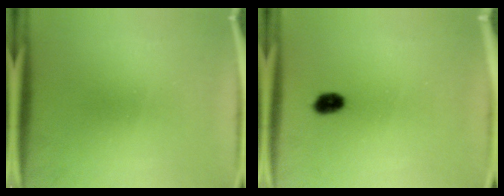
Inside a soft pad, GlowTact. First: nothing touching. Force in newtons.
{"total": 2.8}